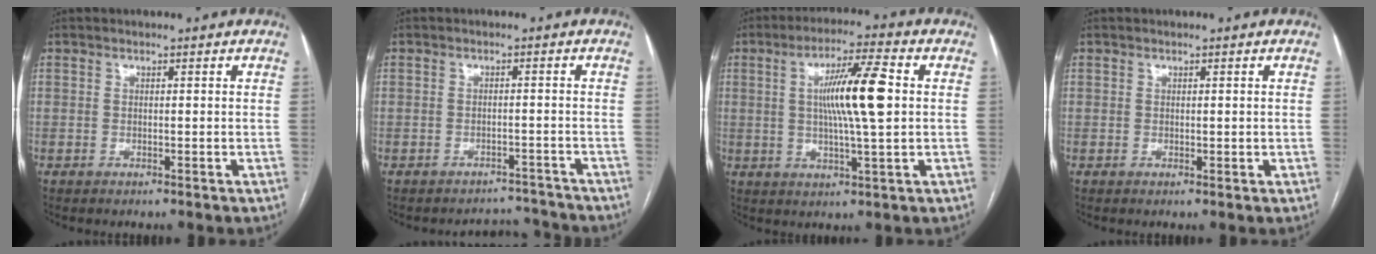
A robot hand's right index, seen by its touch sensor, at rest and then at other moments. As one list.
[{"total": 4.5, "force": [-4.3, 0.8, -1.3], "torque": [0.020, 0.018, -0.051]}, {"total": 10.9, "force": [1.4, 0.5, 10.8], "torque": [-0.192, 0.005, 0.024]}, {"total": 0.8, "force": [0.2, 0.5, 0.6], "torque": [-0.010, -0.003, 0.005]}]